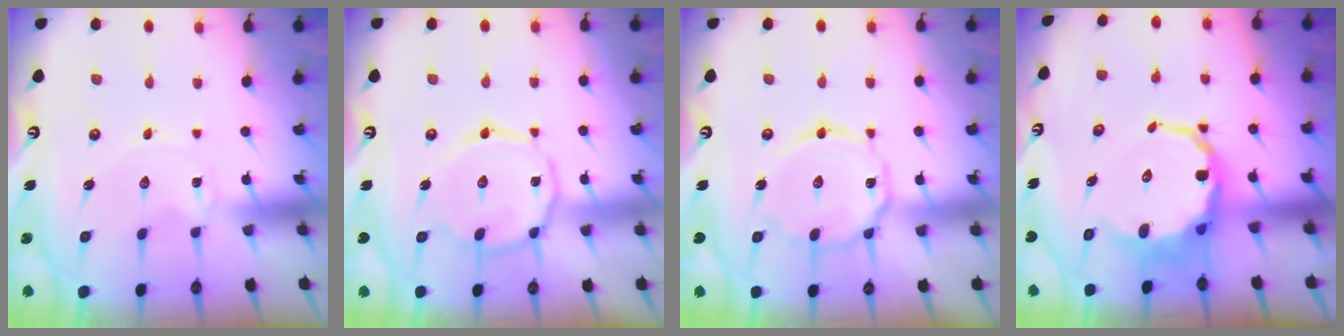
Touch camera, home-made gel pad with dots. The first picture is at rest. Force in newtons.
{"total": 11.6, "press": 11.6, "slide": 0.5}
{"total": 12.6, "press": 12.5, "slide": 0.8}
{"total": 10.5, "press": 10.2, "slide": 2.7}